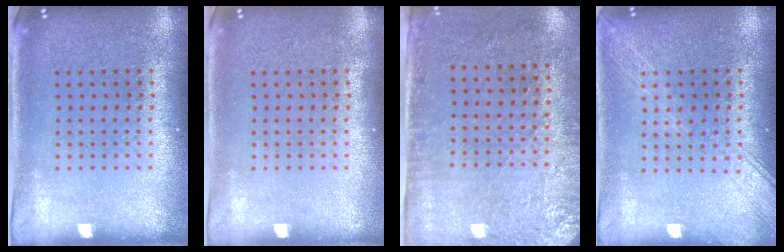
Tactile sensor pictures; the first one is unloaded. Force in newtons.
{"total": 0.0}
{"total": 2.8, "press": 2.3, "slide": 1.6}
{"total": 1.7, "press": 1.7, "slide": 0.2}